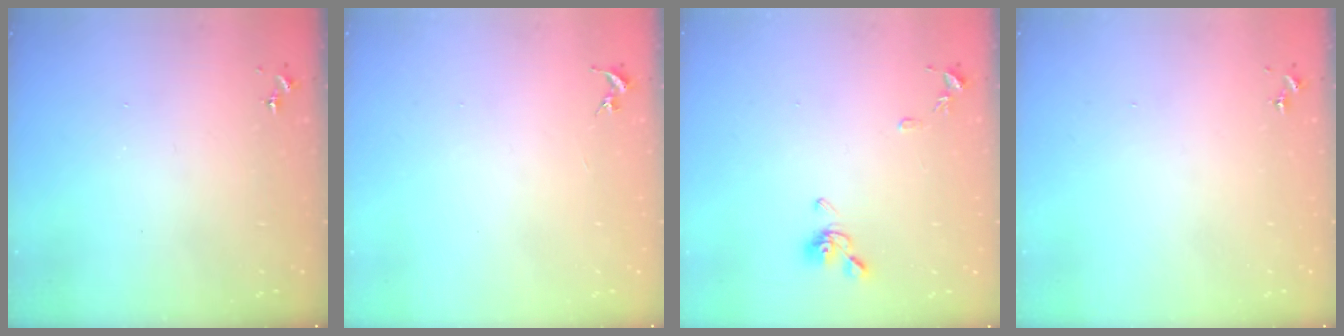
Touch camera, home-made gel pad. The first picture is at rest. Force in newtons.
{"total": 0.0}
{"total": 9.4, "press": 9.4, "slide": 1.0}
{"total": 0.0}